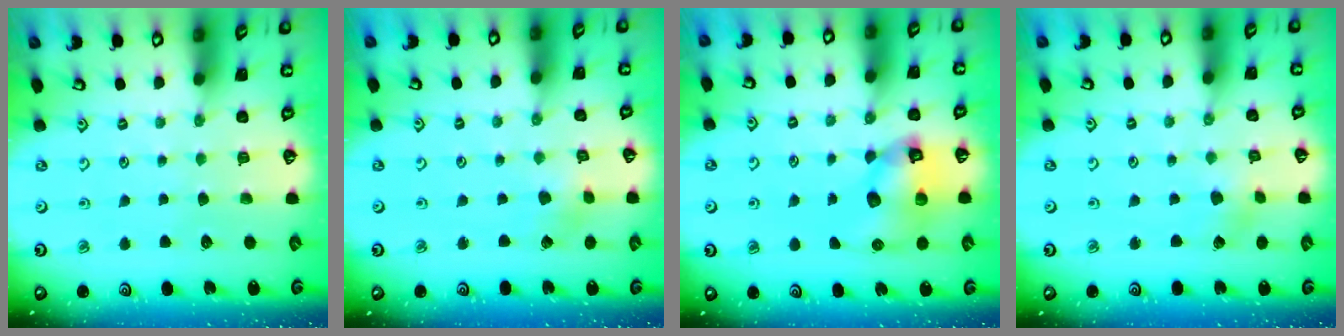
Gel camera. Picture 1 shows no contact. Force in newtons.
{"total": 2.5, "press": 2.5, "slide": 0.3}
{"total": 11.1, "press": 11.0, "slide": 1.5}
{"total": 2.5, "press": 2.4, "slide": 0.7}